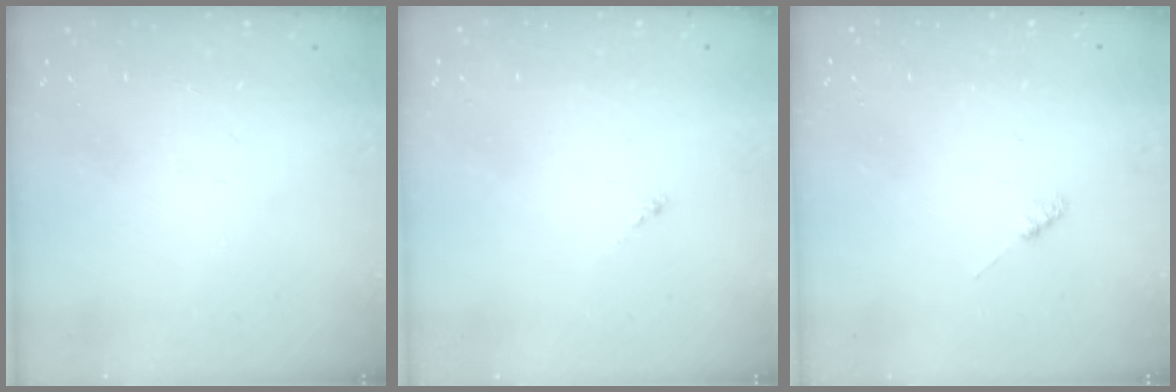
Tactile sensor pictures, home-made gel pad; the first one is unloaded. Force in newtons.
{"total": 0.0}
{"total": 2.3, "press": 2.3, "slide": 0.3}